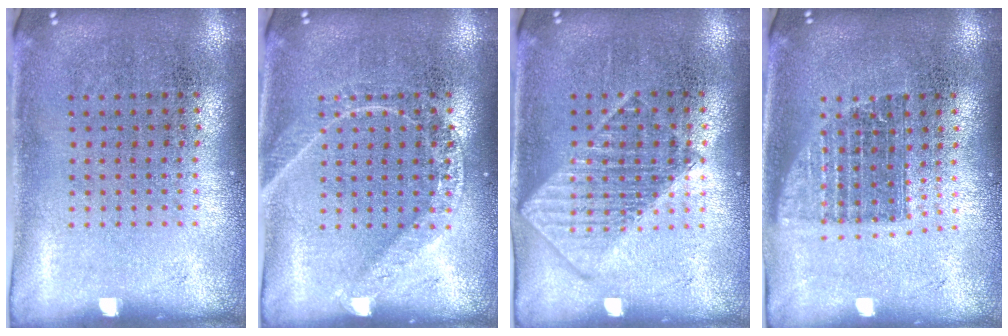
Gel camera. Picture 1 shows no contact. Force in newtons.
{"total": 1.8, "press": 1.8, "slide": 0.3}
{"total": 1.2, "press": 1.2, "slide": 0.2}
{"total": 1.3, "press": 1.1, "slide": 0.7}